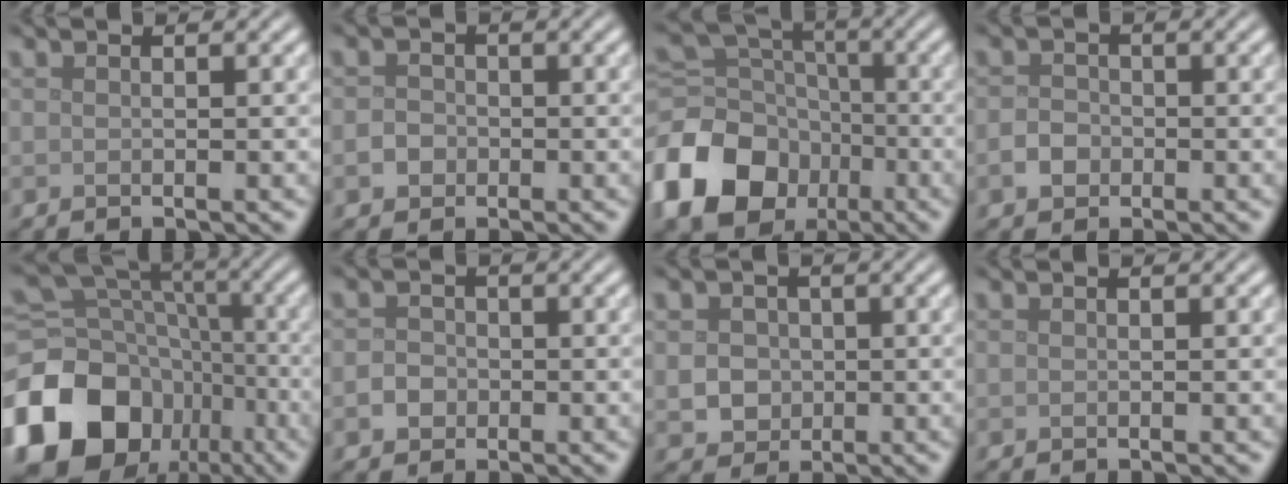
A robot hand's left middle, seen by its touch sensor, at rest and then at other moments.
{"total": 1.6, "force": [-0.4, 1.4, 0.6], "torque": [0.001, 0.000, -0.014]}
{"total": 14.7, "force": [-6.7, 11.3, 6.6], "torque": [-0.182, -0.030, -0.125]}
{"total": 1.7, "force": [-0.6, 1.4, 0.7], "torque": [-0.010, 0.001, -0.016]}
{"total": 17.5, "force": [-7.8, 13.7, 7.6], "torque": [-0.195, -0.018, -0.124]}
{"total": 1.7, "force": [-0.5, 1.5, 0.6], "torque": [0.000, 0.000, -0.015]}
{"total": 3.1, "force": [0.1, 2.8, 1.2], "torque": [-0.016, 0.004, -0.002]}
{"total": 0.0}